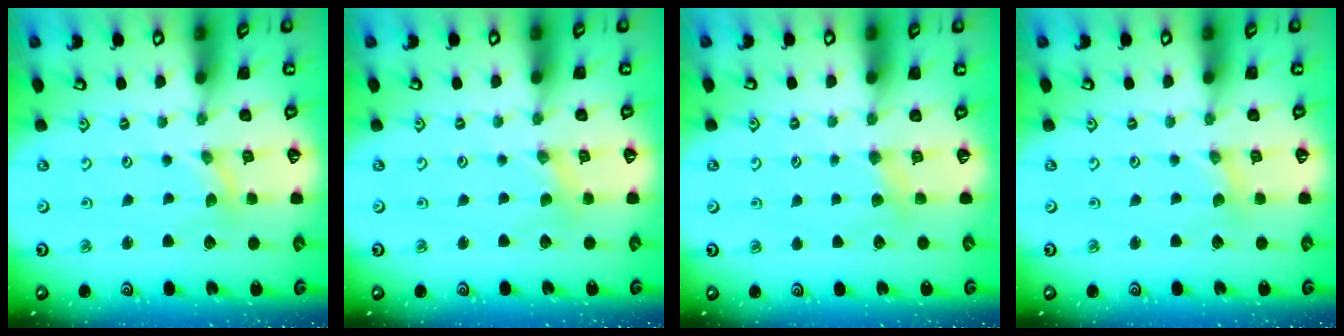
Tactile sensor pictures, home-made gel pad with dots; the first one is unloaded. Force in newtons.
{"total": 0.0}
{"total": 3.8, "press": 3.8, "slide": 0.7}
{"total": 0.0}